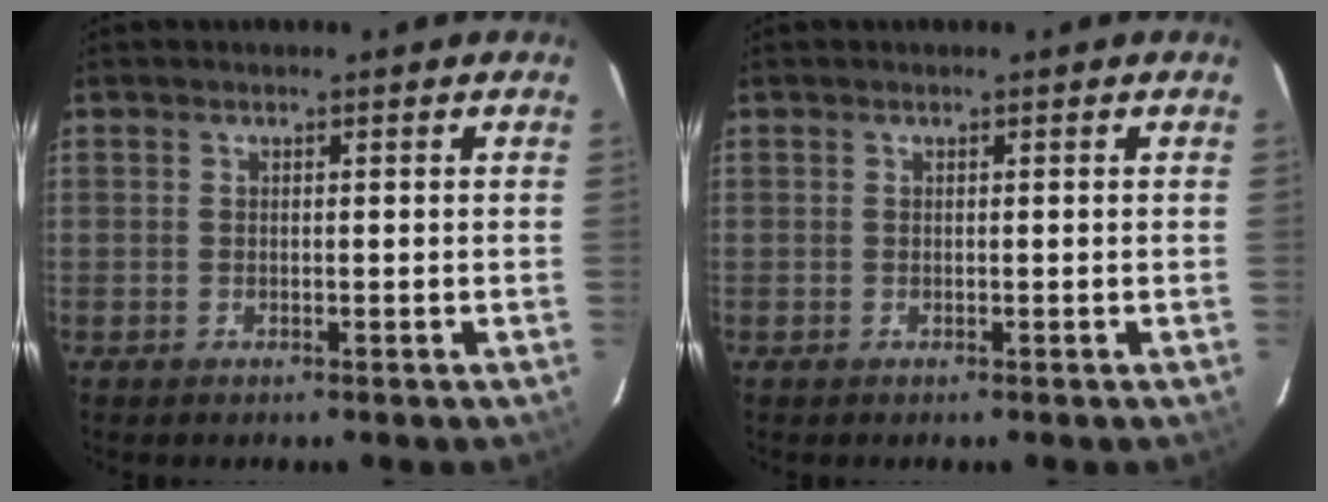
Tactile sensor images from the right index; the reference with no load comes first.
{"total": 0.0}